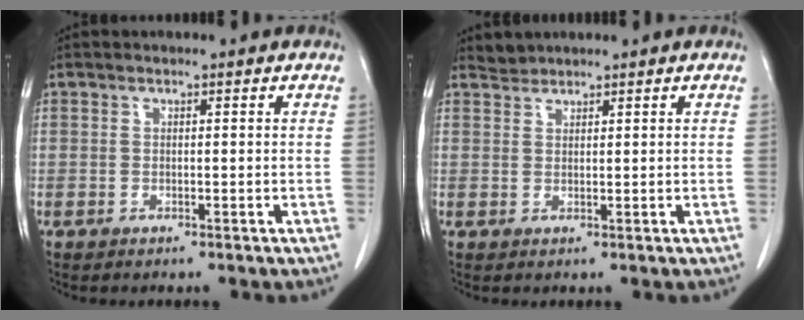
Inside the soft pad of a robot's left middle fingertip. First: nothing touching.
{"total": 1.4, "force": [1.3, 0.1, -0.4], "torque": [0.002, 0.000, 0.027]}